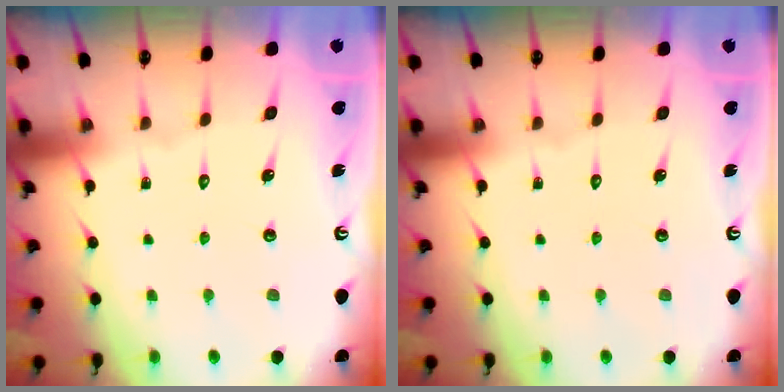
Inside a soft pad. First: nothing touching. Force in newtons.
{"total": 0.0}